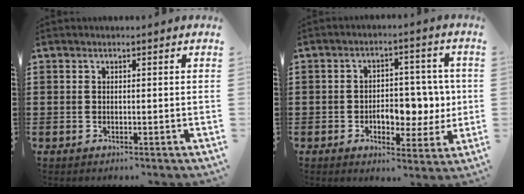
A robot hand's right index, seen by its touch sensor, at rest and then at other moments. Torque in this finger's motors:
{"motor_torque": [1.04, -0.33, 0.41, 0.08]}